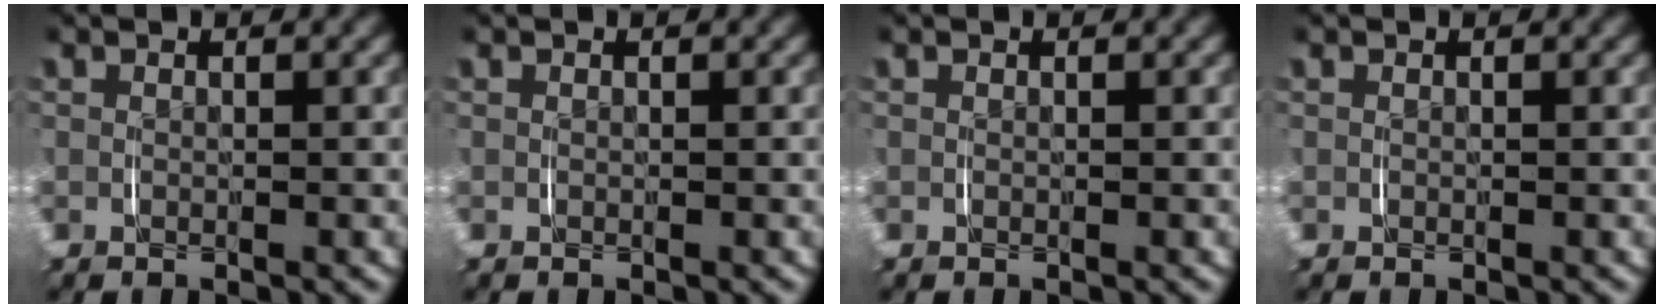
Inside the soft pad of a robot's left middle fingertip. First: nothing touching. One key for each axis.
{"total": 0.0}
{"total": 0.0}
{"total": 0.0}